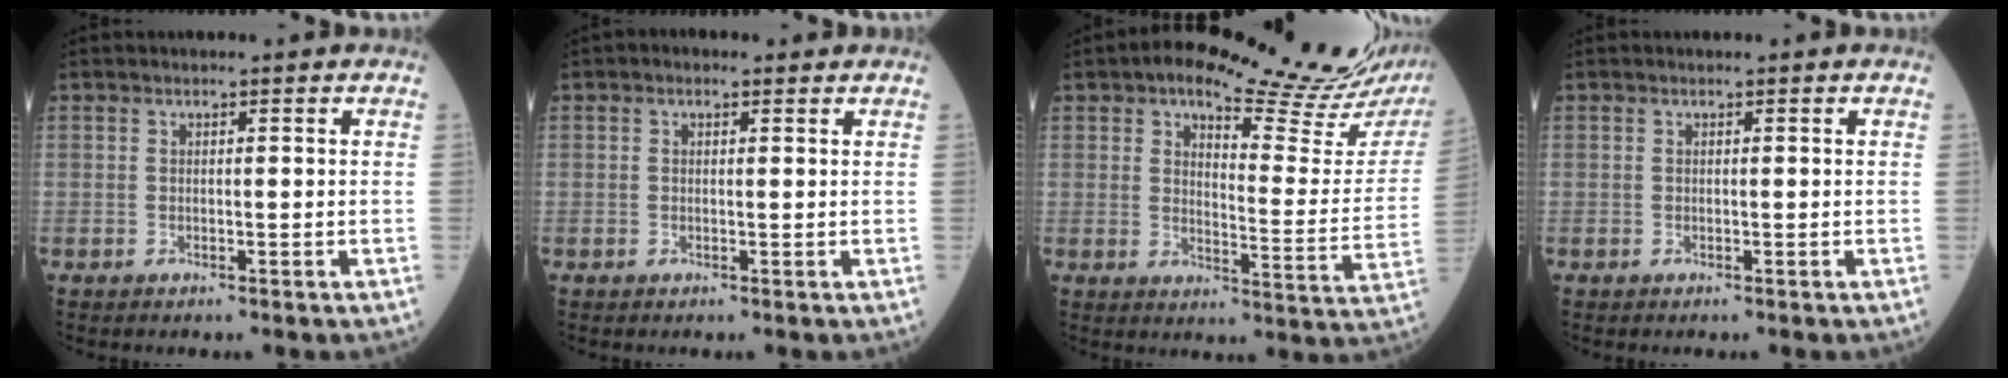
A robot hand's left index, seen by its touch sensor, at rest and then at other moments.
{"total": 1.0, "force": [0.5, 0.6, 0.6], "torque": [-0.018, 0.008, 0.005]}
{"total": 18.0, "force": [16.1, 2.1, 7.7], "torque": [-0.100, -0.058, 0.186]}
{"total": 0.0}